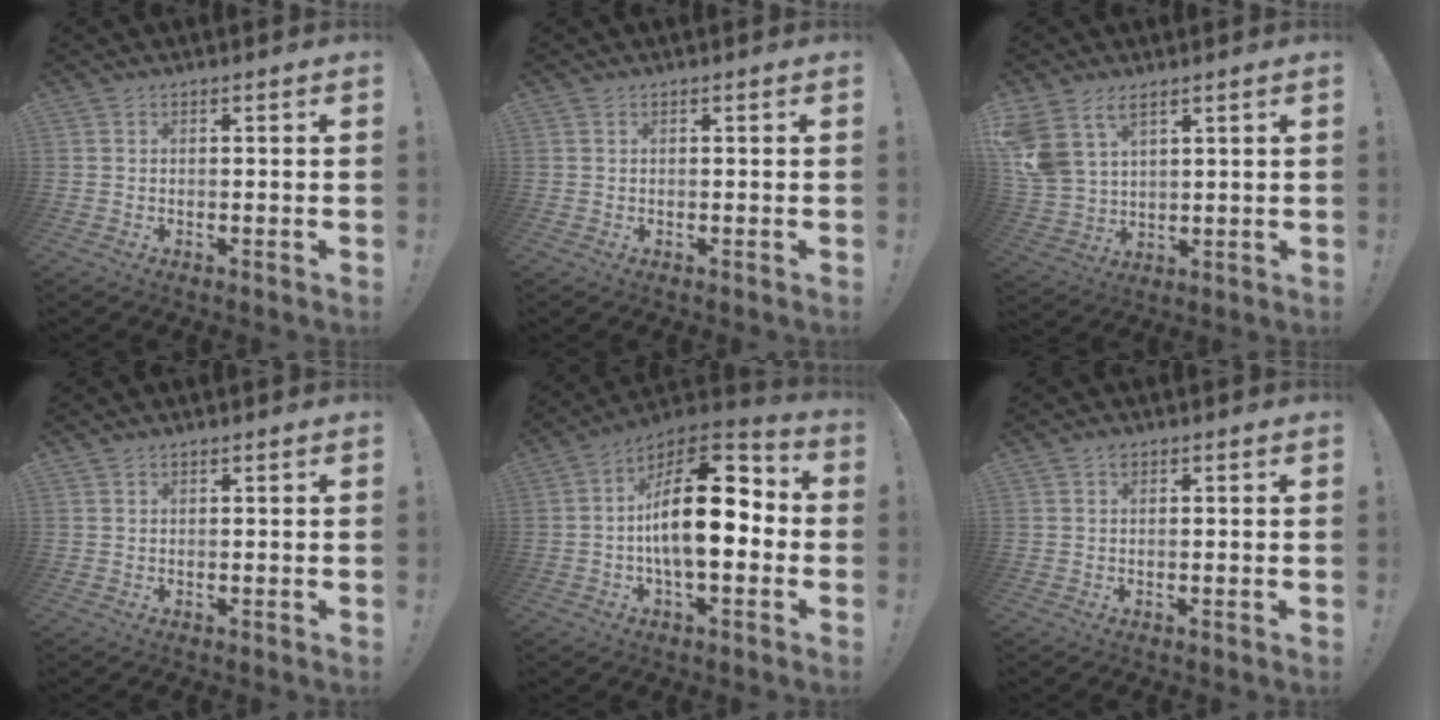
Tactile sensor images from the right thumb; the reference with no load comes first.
{"total": 0.0}
{"total": 9.5, "force": [6.0, 5.6, 4.7], "torque": [-0.104, -0.028, 0.125]}
{"total": 0.7, "force": [0.6, 0.3, 0.2], "torque": [0.001, -0.002, 0.010]}
{"total": 20.3, "force": [-0.2, 9.7, 17.8], "torque": [-0.286, 0.007, -0.009]}
{"total": 1.0, "force": [0.5, 0.6, 0.6], "torque": [0.000, -0.003, 0.006]}